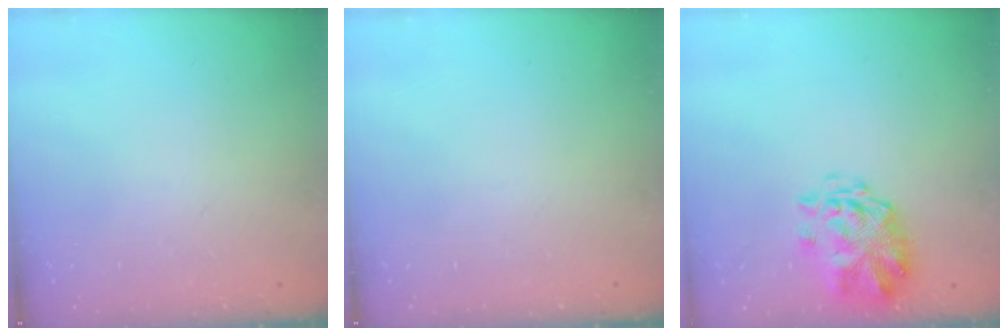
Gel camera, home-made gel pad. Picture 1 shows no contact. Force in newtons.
{"total": 0.0}
{"total": 3.2, "press": 2.8, "slide": 1.6}